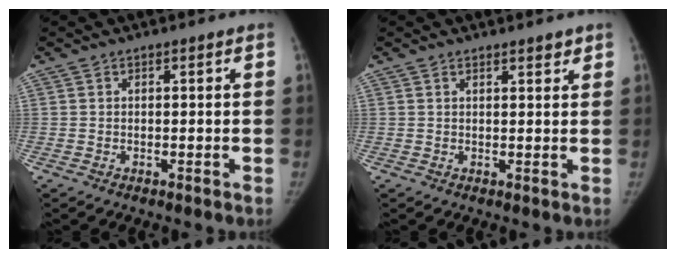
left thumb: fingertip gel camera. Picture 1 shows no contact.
{"total": 1.3, "force": [1.1, 0.5, 0.5], "torque": [0.002, -0.008, 0.013]}